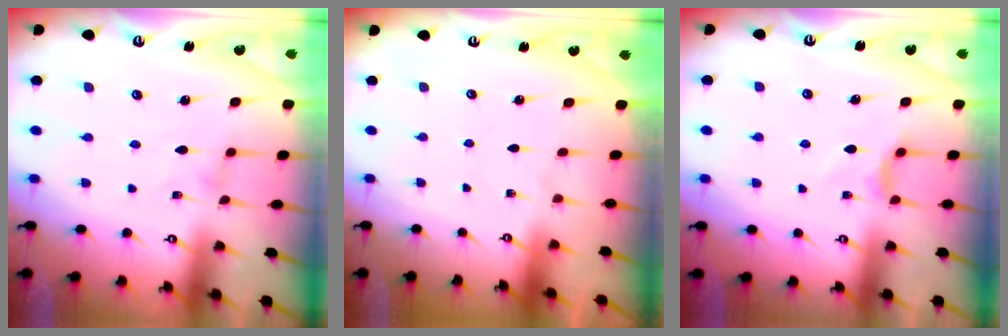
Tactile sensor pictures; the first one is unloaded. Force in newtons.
{"total": 0.0}
{"total": 4.7, "press": 4.7, "slide": 0.6}